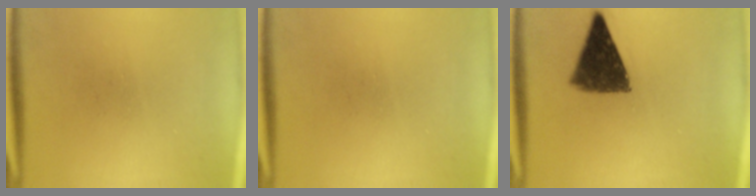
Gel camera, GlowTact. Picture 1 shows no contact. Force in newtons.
{"total": 0.0}
{"total": 10.4}